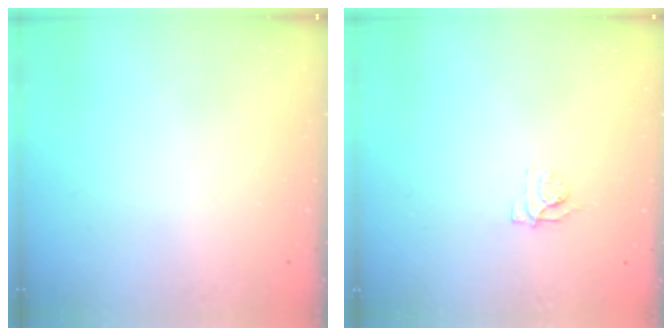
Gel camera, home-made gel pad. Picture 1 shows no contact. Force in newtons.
{"total": 6.2, "press": 6.1, "slide": 0.7}